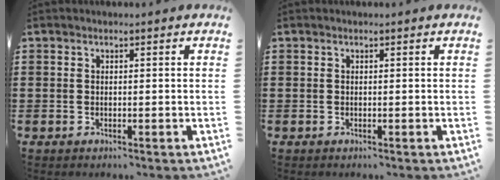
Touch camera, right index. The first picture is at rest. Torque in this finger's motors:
{"motor_torque": [0.52, 0.86, 0.00, 0.00]}